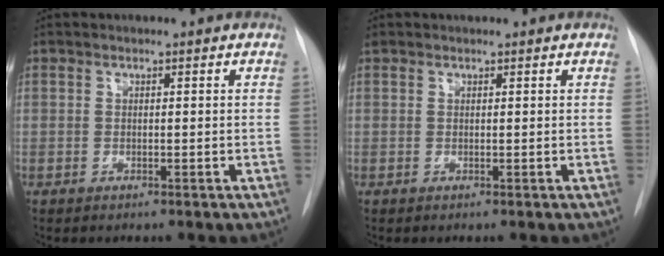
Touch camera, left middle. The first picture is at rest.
{"total": 0.9, "force": [0.8, 0.4, 0.1], "torque": [-0.011, 0.021, 0.018]}